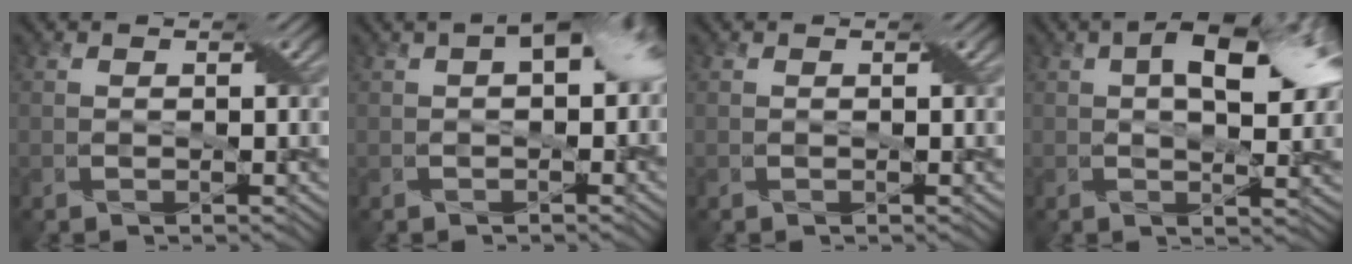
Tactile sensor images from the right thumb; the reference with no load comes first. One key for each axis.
{"total": 9.8, "fx": 1.8, "fy": 5.6, "fz": 7.8, "tx": -0.078, "ty": 0.027, "tz": 0.012}
{"total": 0.0}
{"total": 9.7, "fx": 2.8, "fy": 4.5, "fz": 8.1, "tx": -0.118, "ty": 0.011, "tz": 0.034}